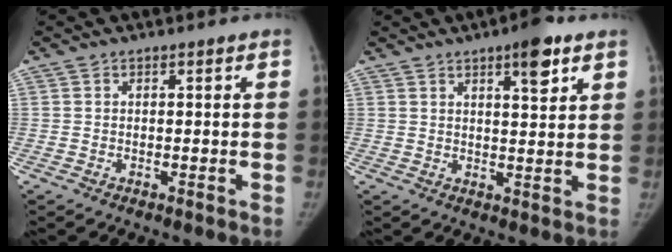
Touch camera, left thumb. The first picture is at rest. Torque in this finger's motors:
{"motor_torque": [1.25, 0.44, 0.94, -1.03, 0.20]}